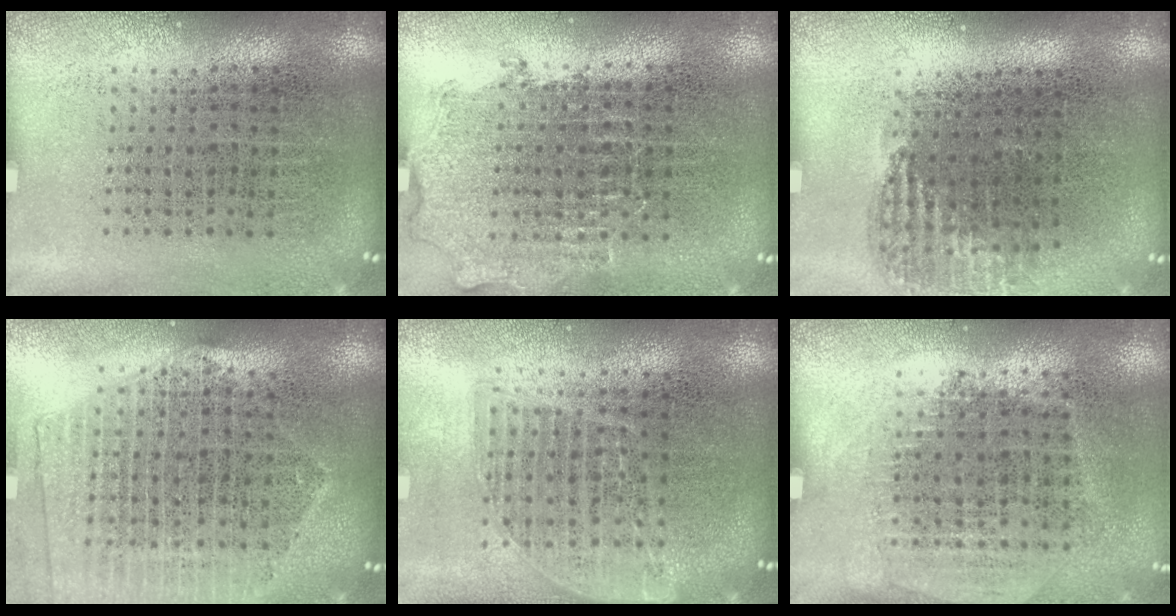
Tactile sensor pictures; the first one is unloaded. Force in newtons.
{"total": 0.9, "press": 0.9, "slide": 0.2}
{"total": 0.9, "press": 0.9, "slide": 0.2}
{"total": 2.1, "press": 1.9, "slide": 0.8}
{"total": 1.6, "press": 1.4, "slide": 0.8}
{"total": 1.2, "press": 1.1, "slide": 0.5}